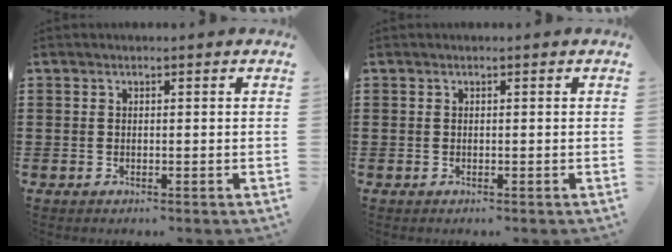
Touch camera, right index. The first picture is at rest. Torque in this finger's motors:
{"motor_torque": [0.00, 0.00, 0.00, 0.00]}